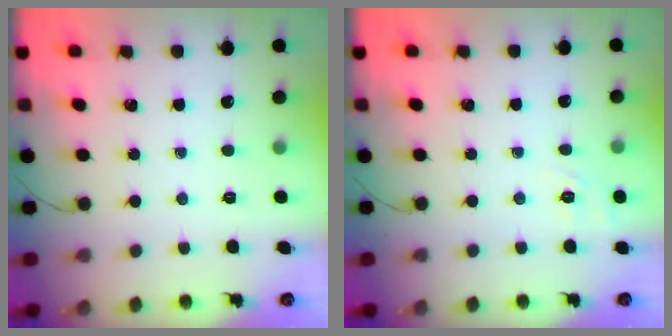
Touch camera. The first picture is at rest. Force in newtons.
{"total": 2.0, "press": 0.9, "slide": 1.8}